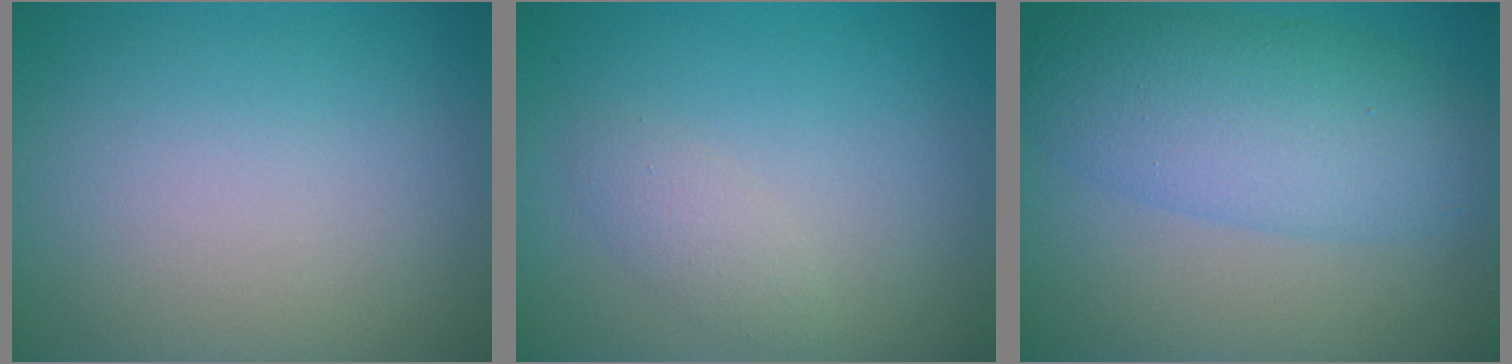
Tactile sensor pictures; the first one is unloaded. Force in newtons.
{"total": 1.5, "press": 1.5, "slide": 0.0}
{"total": 7.1, "press": 7.1, "slide": 0.1}